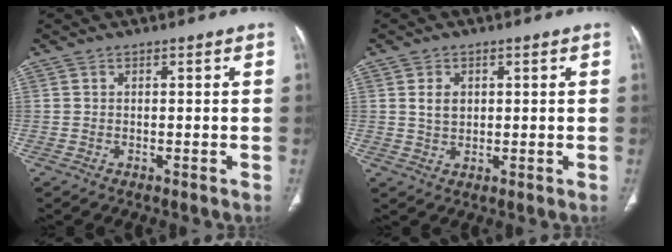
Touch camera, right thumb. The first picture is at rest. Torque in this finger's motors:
{"motor_torque": [0.68, 0.61, 0.33, 0.10, 0.02]}